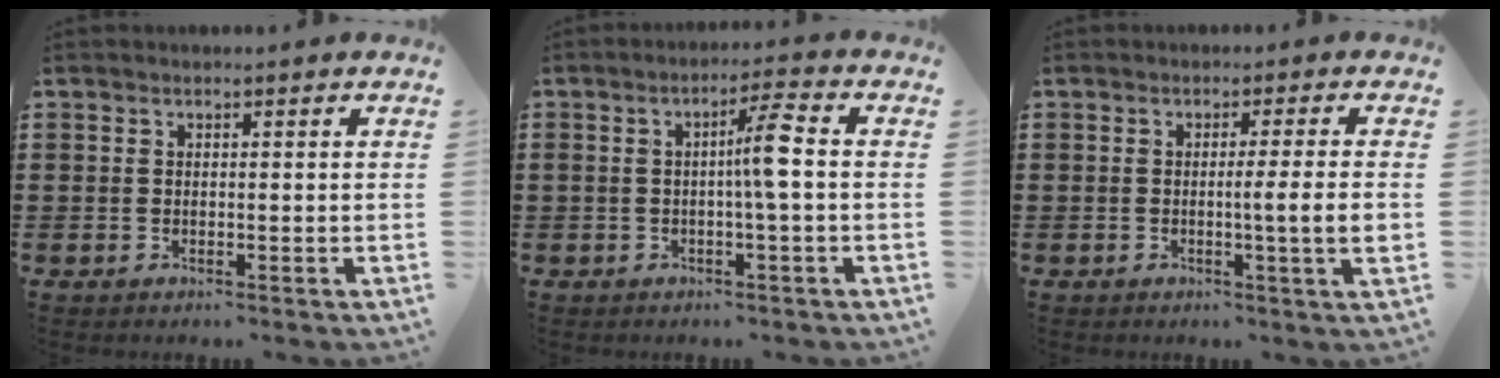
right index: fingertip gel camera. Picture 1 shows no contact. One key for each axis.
{"total": 5.3, "fx": -0.4, "fy": 0.1, "fz": 5.3, "tx": -0.096, "ty": 0.002, "tz": -0.015}
{"total": 5.2, "fx": -0.5, "fy": -0.6, "fz": 5.1, "tx": -0.089, "ty": -0.012, "tz": -0.011}